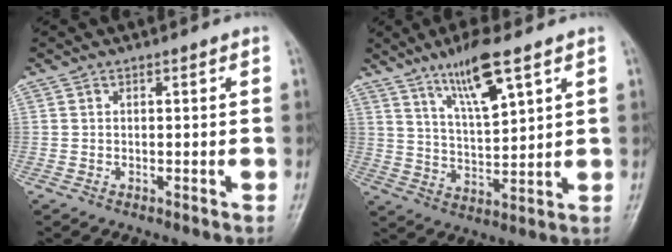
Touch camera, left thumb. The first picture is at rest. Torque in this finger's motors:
{"motor_torque": [0.41, 0.35, 0.15, -0.13, 0.09]}